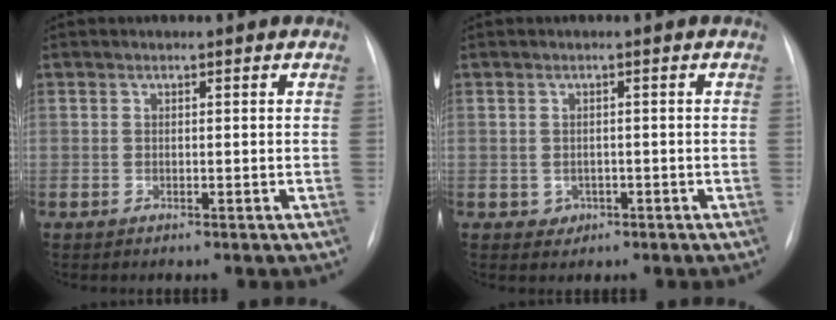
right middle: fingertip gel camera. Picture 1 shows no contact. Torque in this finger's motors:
{"motor_torque": [0.15, -0.15, 0.03, 0.00]}